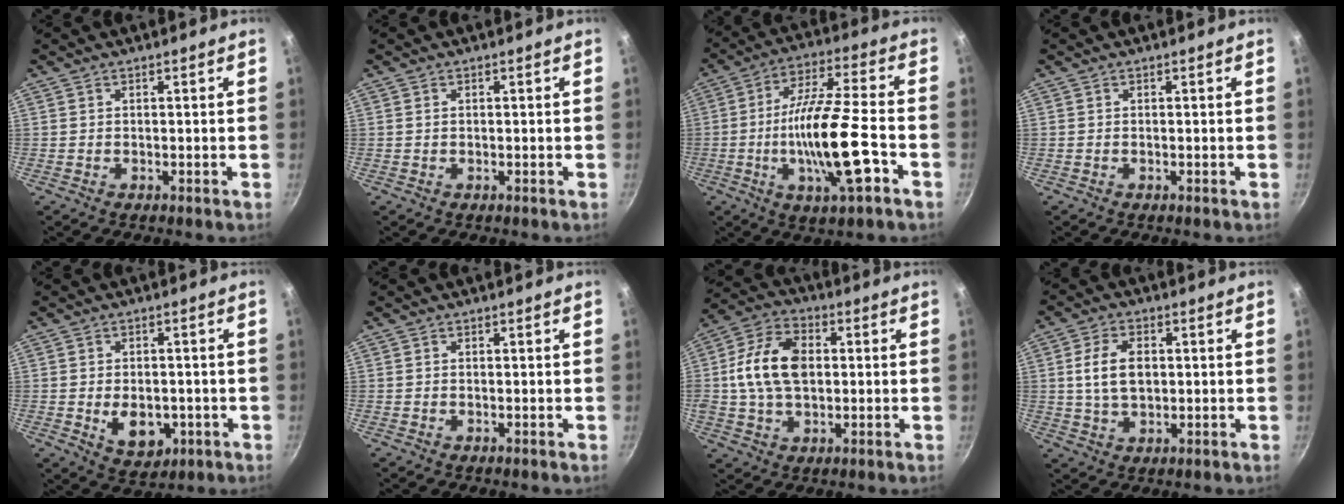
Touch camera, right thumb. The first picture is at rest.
{"total": 0.0}
{"total": 16.8, "force": [-5.1, 3.7, 15.6], "torque": [-0.279, 0.020, -0.097]}
{"total": 0.0}
{"total": 8.1, "force": [-1.9, 5.5, 5.6], "torque": [-0.057, -0.002, -0.015]}
{"total": 0.0}
{"total": 13.8, "force": [1.0, 9.2, 10.2], "torque": [-0.176, 0.016, 0.005]}
{"total": 8.0, "force": [0.9, 5.0, 6.2], "torque": [-0.103, 0.006, 0.017]}